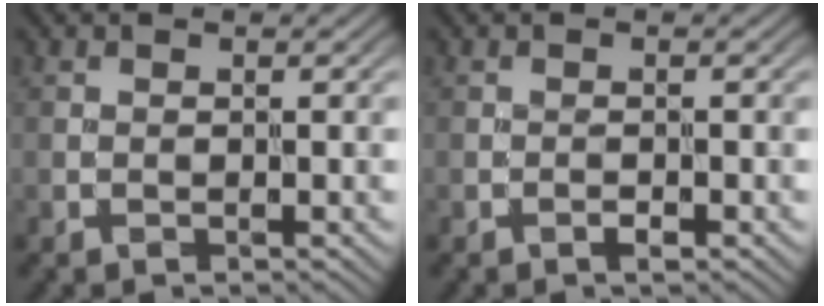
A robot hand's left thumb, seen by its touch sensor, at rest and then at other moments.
{"total": 0.8, "force": [-0.5, 0.2, 0.5], "torque": [-0.010, 0.002, -0.010]}